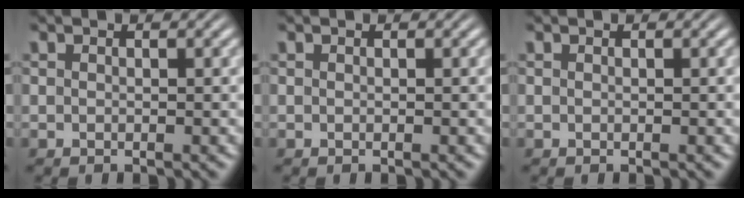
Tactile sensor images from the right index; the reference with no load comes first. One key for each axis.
{"total": 0.0}
{"total": 0.0}